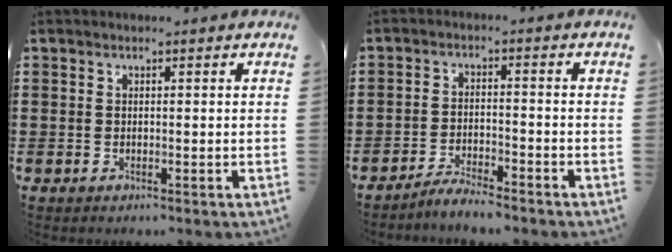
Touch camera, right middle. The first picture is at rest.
{"total": 3.4, "force": [-3.3, 0.0, 0.8], "torque": [-0.018, 0.003, -0.067]}